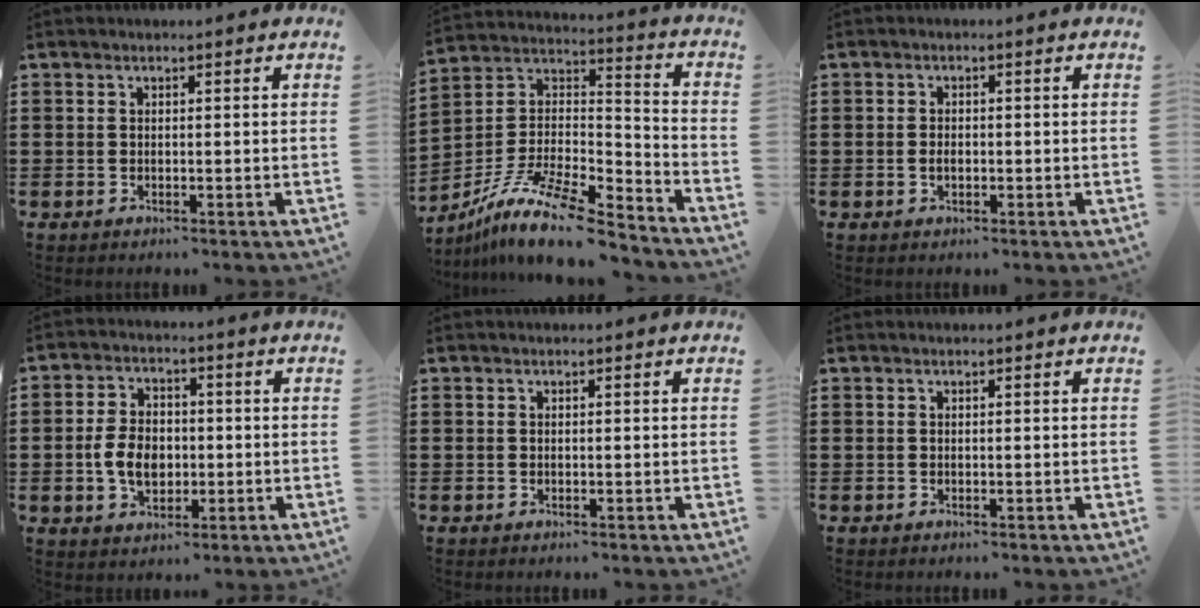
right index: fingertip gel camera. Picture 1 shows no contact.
{"total": 13.2, "force": [-10.1, 2.6, 8.0], "torque": [-0.155, 0.022, -0.197]}
{"total": 1.4, "force": [-0.3, 0.8, 1.1], "torque": [-0.023, 0.003, -0.006]}
{"total": 6.6, "force": [-1.0, 4.6, 4.6], "torque": [-0.095, 0.005, -0.024]}
{"total": 0.0}
{"total": 0.0}